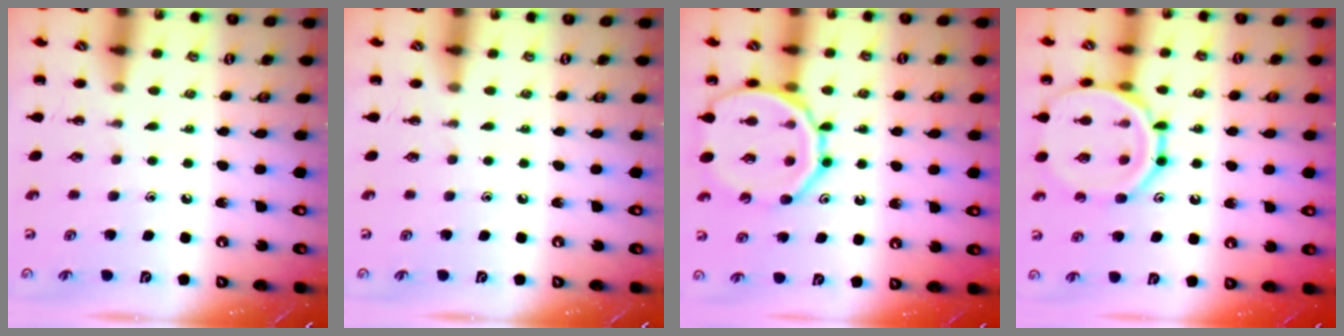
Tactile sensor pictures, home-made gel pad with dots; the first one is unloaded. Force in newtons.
{"total": 0.0}
{"total": 17.3, "press": 17.2, "slide": 2.1}
{"total": 15.9, "press": 15.7, "slide": 1.9}